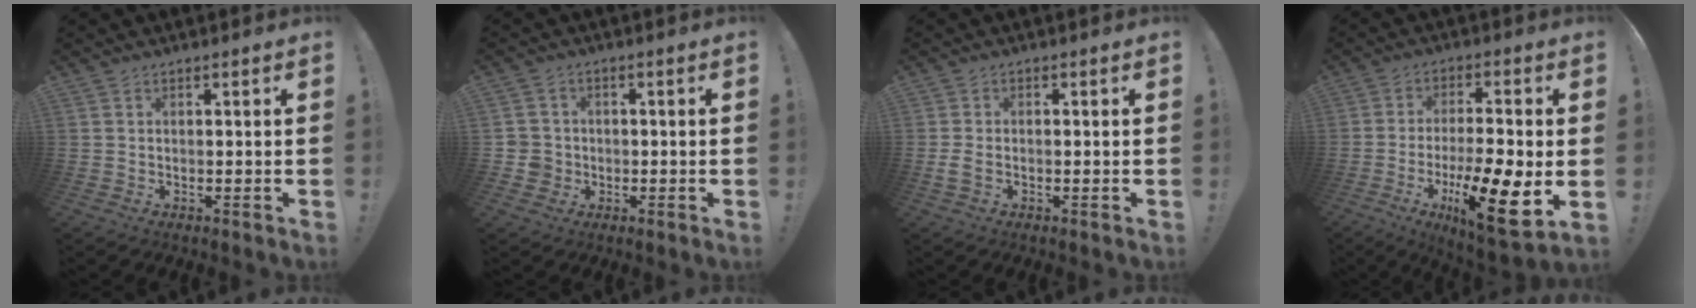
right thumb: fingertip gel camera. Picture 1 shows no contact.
{"total": 4.9, "force": [-0.6, 4.6, 1.4], "torque": [-0.039, 0.006, -0.010]}
{"total": 2.4, "force": [-0.8, 1.3, 1.8], "torque": [-0.039, 0.008, -0.012]}
{"total": 17.5, "force": [-5.5, 5.4, 15.7], "torque": [-0.233, 0.025, -0.079]}